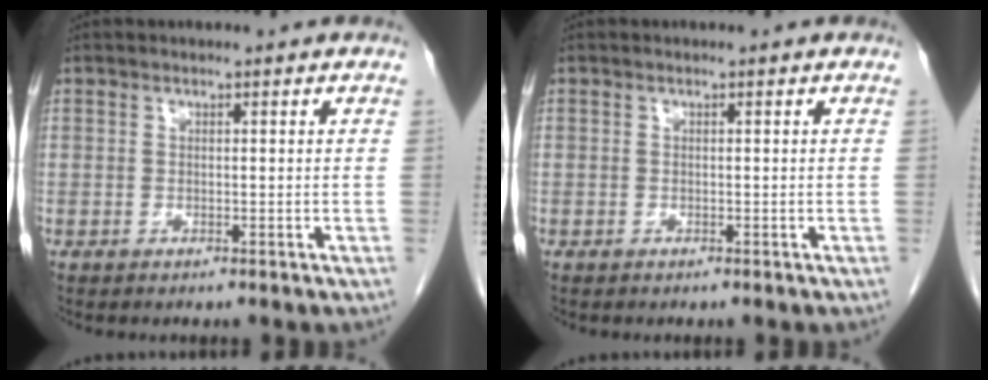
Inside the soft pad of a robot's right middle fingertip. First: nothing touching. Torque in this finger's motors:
{"motor_torque": [1.52, -0.61, 0.21, -0.05]}